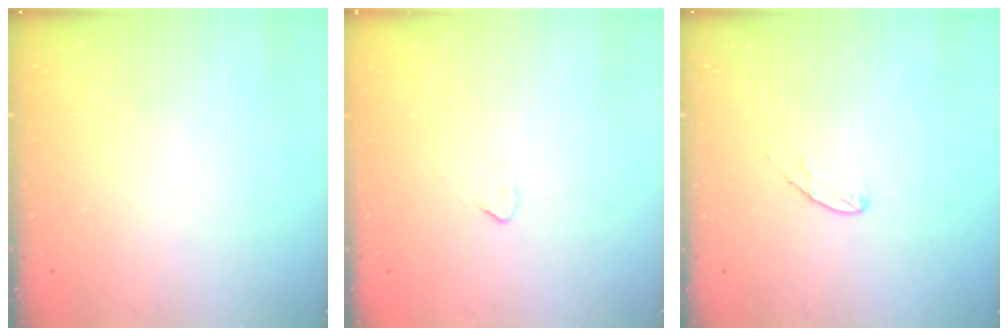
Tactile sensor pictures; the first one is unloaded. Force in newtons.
{"total": 2.5, "press": 2.5, "slide": 0.2}
{"total": 5.8, "press": 5.8, "slide": 0.3}